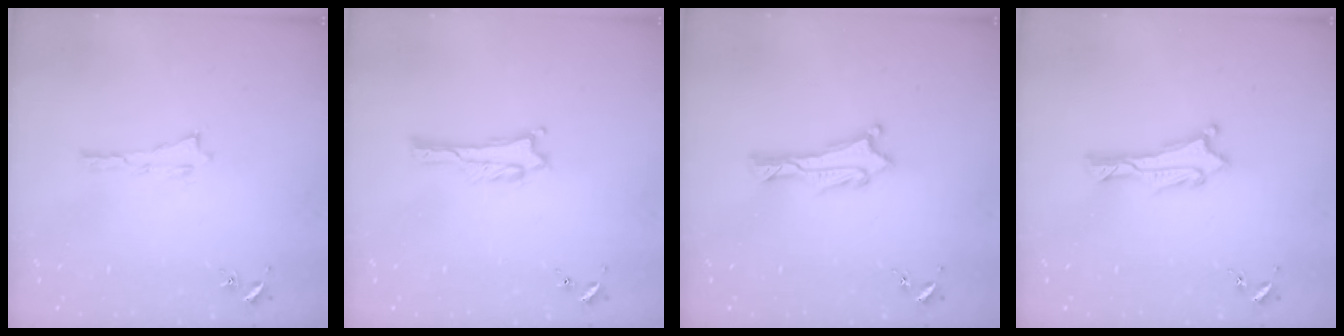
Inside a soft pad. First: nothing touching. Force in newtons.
{"total": 0.9, "press": 0.9, "slide": 0.1}
{"total": 0.9, "press": 0.8, "slide": 0.1}
{"total": 0.9, "press": 0.8, "slide": 0.1}